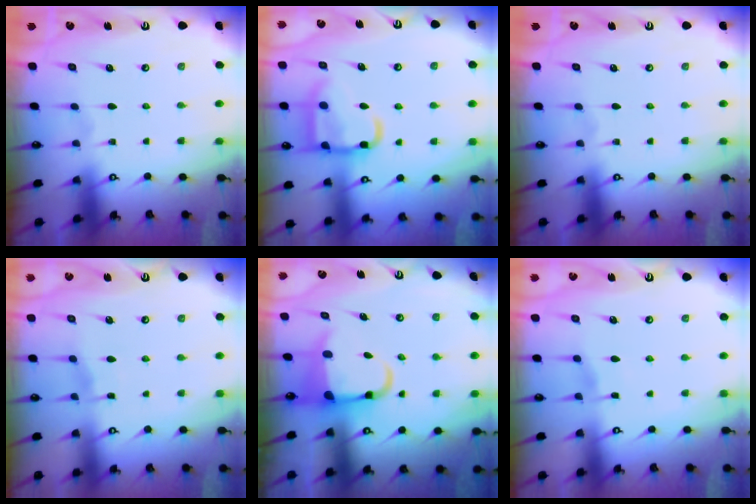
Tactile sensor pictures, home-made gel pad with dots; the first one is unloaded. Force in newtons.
{"total": 15.8, "press": 15.7, "slide": 1.6}
{"total": 0.0}
{"total": 4.5, "press": 4.5, "slide": 0.4}
{"total": 5.4, "press": 5.2, "slide": 1.3}
{"total": 2.5, "press": 2.5, "slide": 0.4}